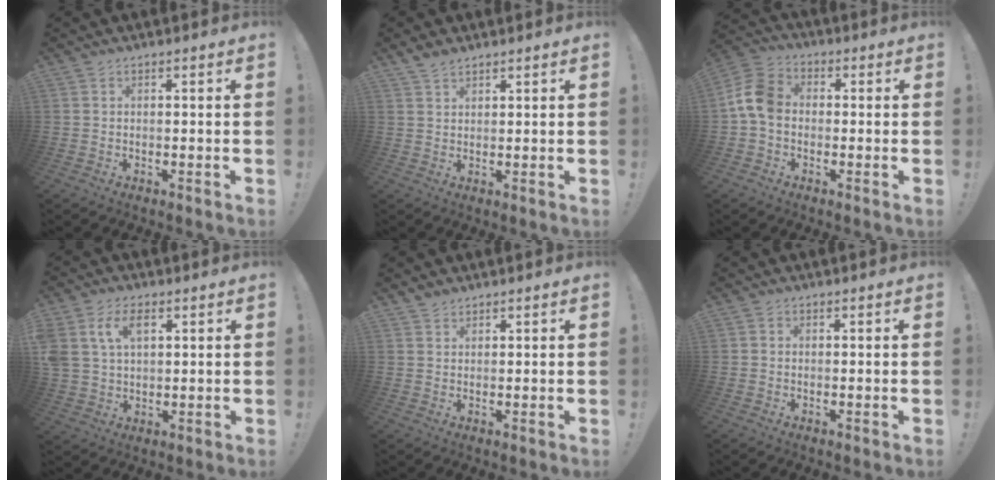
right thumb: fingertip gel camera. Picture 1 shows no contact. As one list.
[{"total": 3.2, "force": [2.6, 1.4, 1.2], "torque": [-0.012, -0.016, 0.048]}, {"total": 10.8, "force": [-0.6, 8.0, 7.2], "torque": [-0.145, 0.023, -0.005]}, {"total": 9.0, "force": [3.5, 6.2, 5.6], "torque": [-0.119, 0.003, 0.067]}, {"total": 1.8, "force": [1.6, 0.8, 0.3], "torque": [0.007, -0.012, 0.028]}, {"total": 0.8, "force": [-0.1, 0.8, 0.1], "torque": [-0.005, 0.005, -0.001]}]